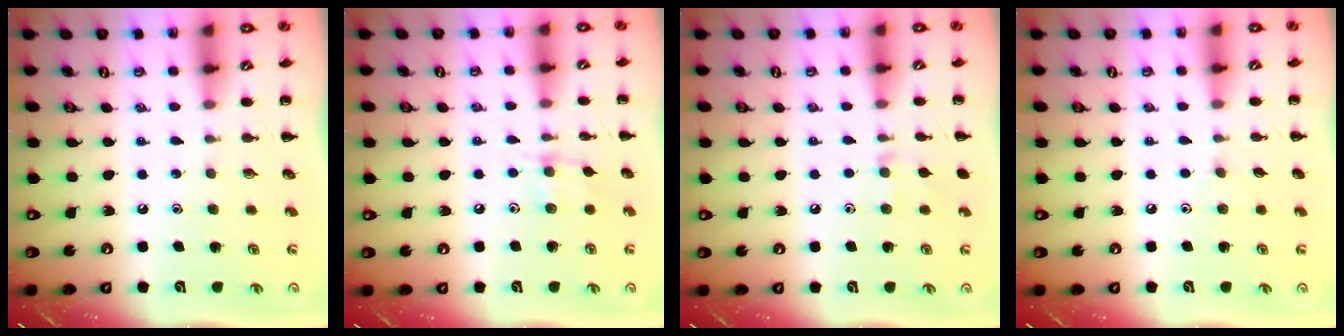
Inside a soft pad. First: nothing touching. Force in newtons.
{"total": 6.8, "press": 6.8, "slide": 0.8}
{"total": 6.6, "press": 6.3, "slide": 2.0}
{"total": 4.0, "press": 3.7, "slide": 1.5}